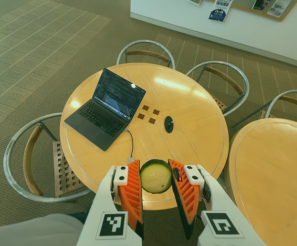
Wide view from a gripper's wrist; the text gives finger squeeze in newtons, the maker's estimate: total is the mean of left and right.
{"total": 10.4, "left": 10.6, "right": 10.2}